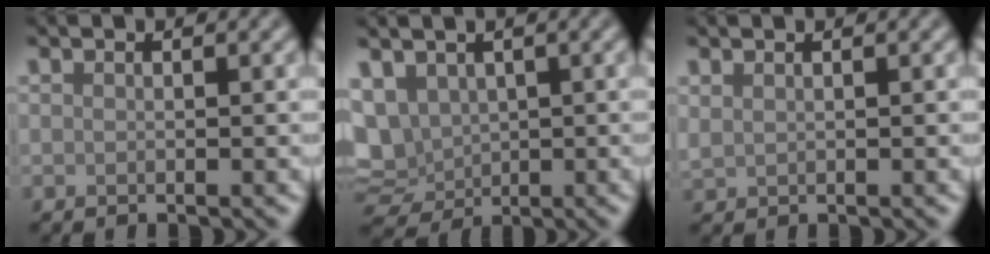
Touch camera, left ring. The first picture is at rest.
{"total": 7.1, "force": [1.0, 5.8, 3.9], "torque": [-0.073, -0.001, 0.029]}
{"total": 0.8, "force": [0.5, 0.6, 0.2], "torque": [-0.002, 0.002, 0.016]}